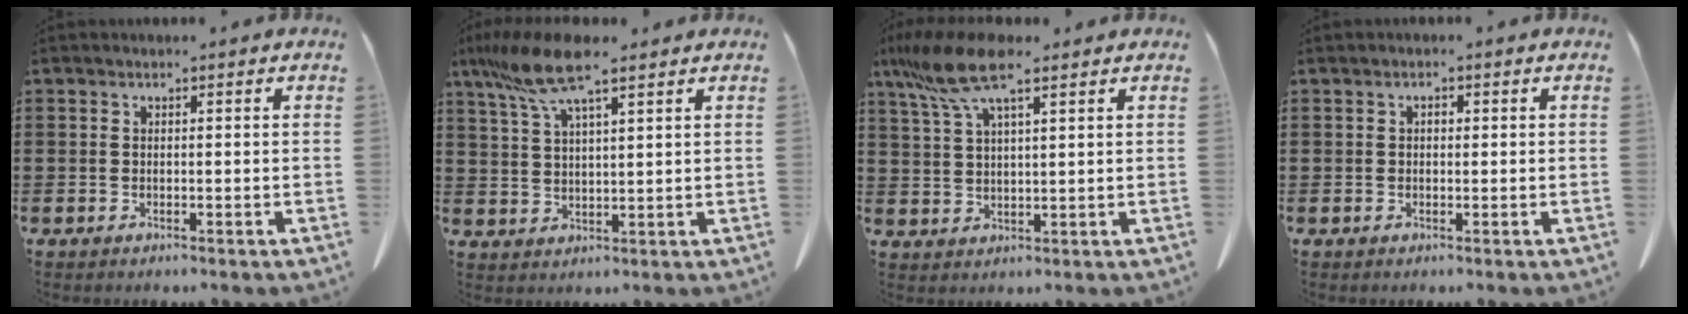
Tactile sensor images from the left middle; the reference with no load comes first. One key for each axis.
{"total": 9.0, "fx": 6.2, "fy": 1.5, "fz": 6.4, "tx": -0.153, "ty": -0.015, "tz": 0.107}
{"total": 9.2, "fx": 5.9, "fy": 2.1, "fz": 6.7, "tx": -0.158, "ty": -0.014, "tz": 0.101}
{"total": 0.9, "fx": 0.2, "fy": 0.5, "fz": 0.6, "tx": -0.015, "ty": 0.005, "tz": 0.003}